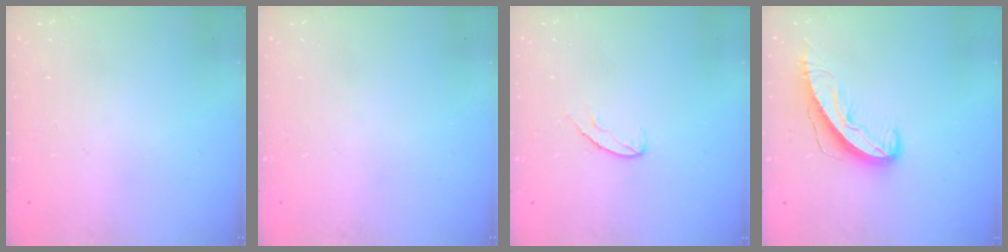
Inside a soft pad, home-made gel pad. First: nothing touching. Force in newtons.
{"total": 0.0}
{"total": 5.8, "press": 5.8, "slide": 0.6}
{"total": 8.7, "press": 8.7, "slide": 0.5}